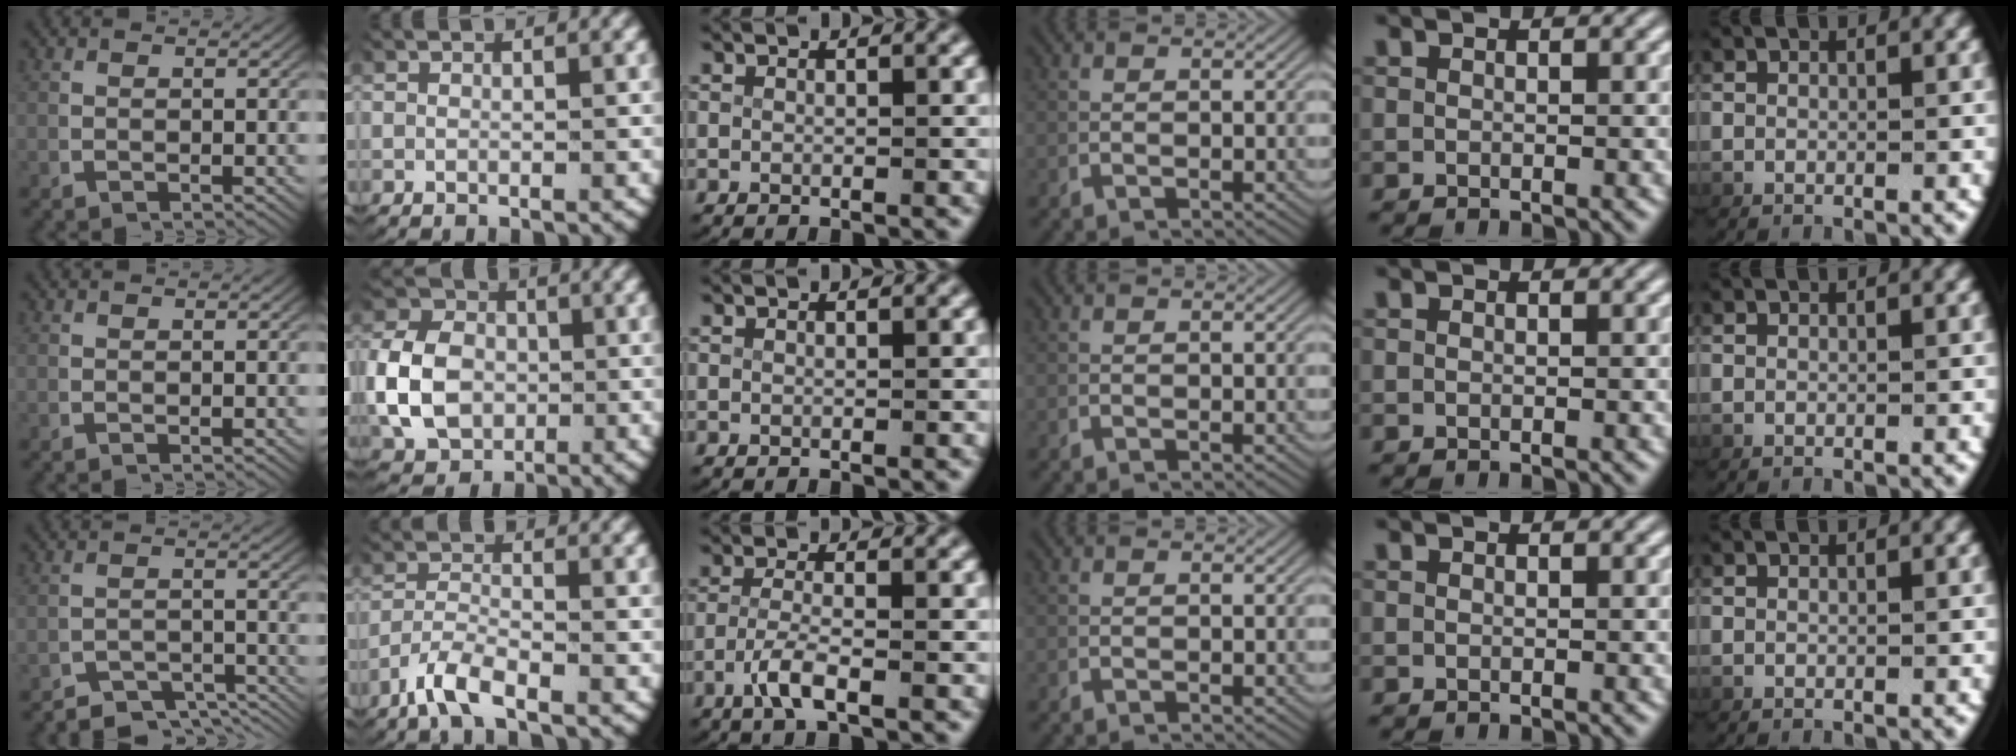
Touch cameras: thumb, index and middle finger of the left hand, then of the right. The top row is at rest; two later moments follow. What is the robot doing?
{"motion": "grasp_and_lifting", "object": "card"}